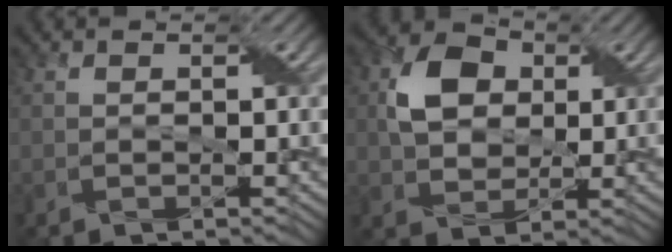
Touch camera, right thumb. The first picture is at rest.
{"total": 7.0, "force": [1.6, 5.3, 4.3], "torque": [-0.095, 0.011, 0.026]}